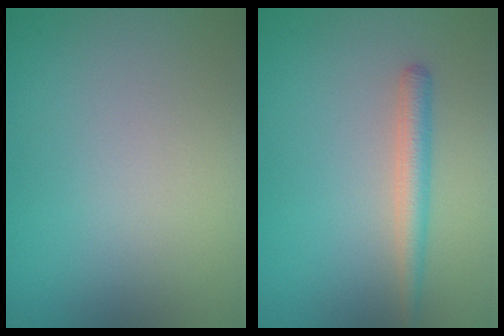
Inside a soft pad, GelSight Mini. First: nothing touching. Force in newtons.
{"total": 2.2, "press": 2.2, "slide": 0.1}